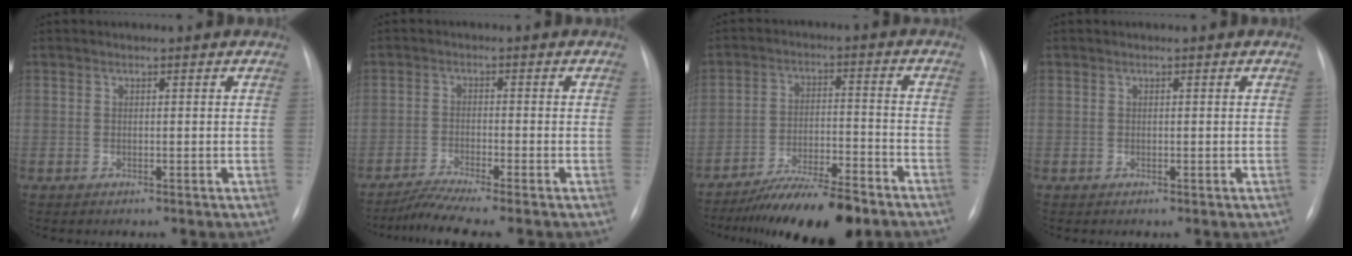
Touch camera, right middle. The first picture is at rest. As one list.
[{"total": 5.4, "force": [-4.6, -0.9, 2.6], "torque": [-0.052, -0.018, -0.085]}, {"total": 12.3, "force": [-9.9, 1.7, 7.0], "torque": [-0.107, -0.009, -0.164]}, {"total": 0.0}]